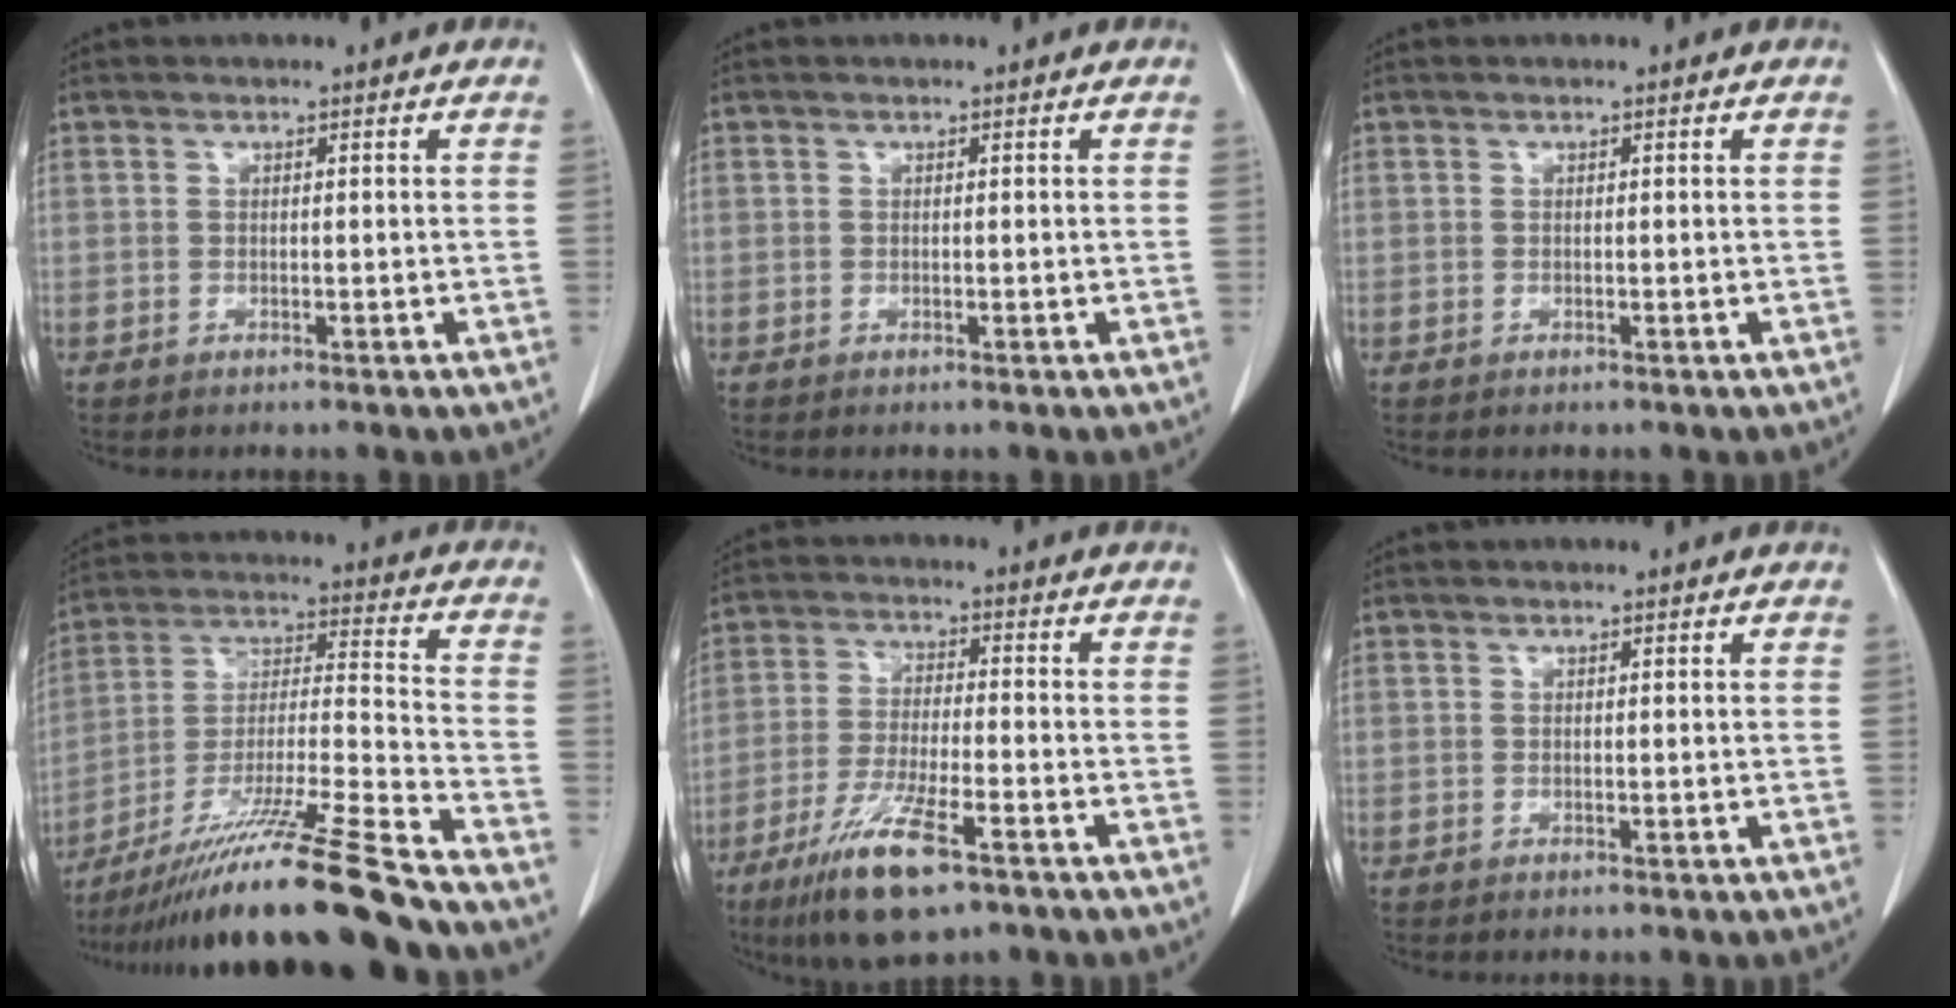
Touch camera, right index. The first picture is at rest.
{"total": 0.0}
{"total": 0.0}
{"total": 24.4, "force": [-19.8, -0.9, 14.3], "torque": [-0.228, -0.030, -0.344]}
{"total": 11.3, "force": [-6.9, 2.0, 8.7], "torque": [-0.172, -0.025, -0.121]}
{"total": 0.0}